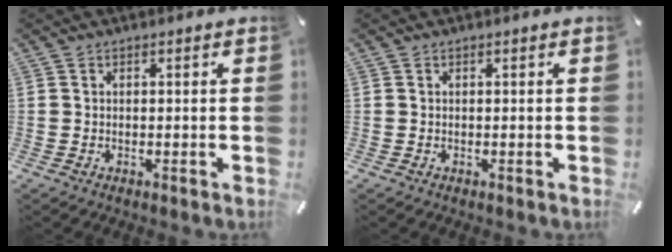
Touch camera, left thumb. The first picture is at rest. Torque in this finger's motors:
{"motor_torque": [0.00, 0.00, 0.00, 0.00, 0.00]}